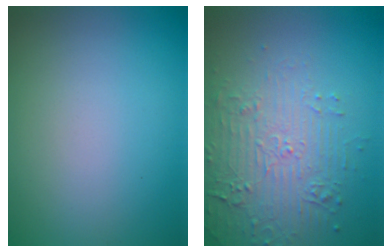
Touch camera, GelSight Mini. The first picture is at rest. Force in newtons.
{"total": 4.9, "press": 3.6, "slide": 3.4}